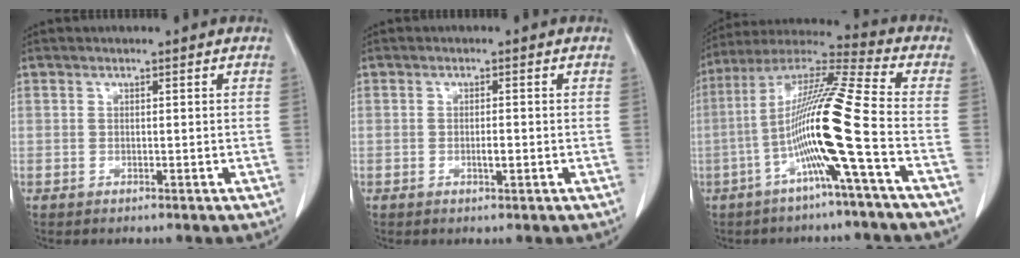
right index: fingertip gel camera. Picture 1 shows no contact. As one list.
[{"total": 1.7, "force": [-0.4, 0.3, 1.6], "torque": [-0.033, -0.002, -0.004]}, {"total": 15.4, "force": [-4.3, -1.9, 14.7], "torque": [-0.280, 0.004, -0.091]}]